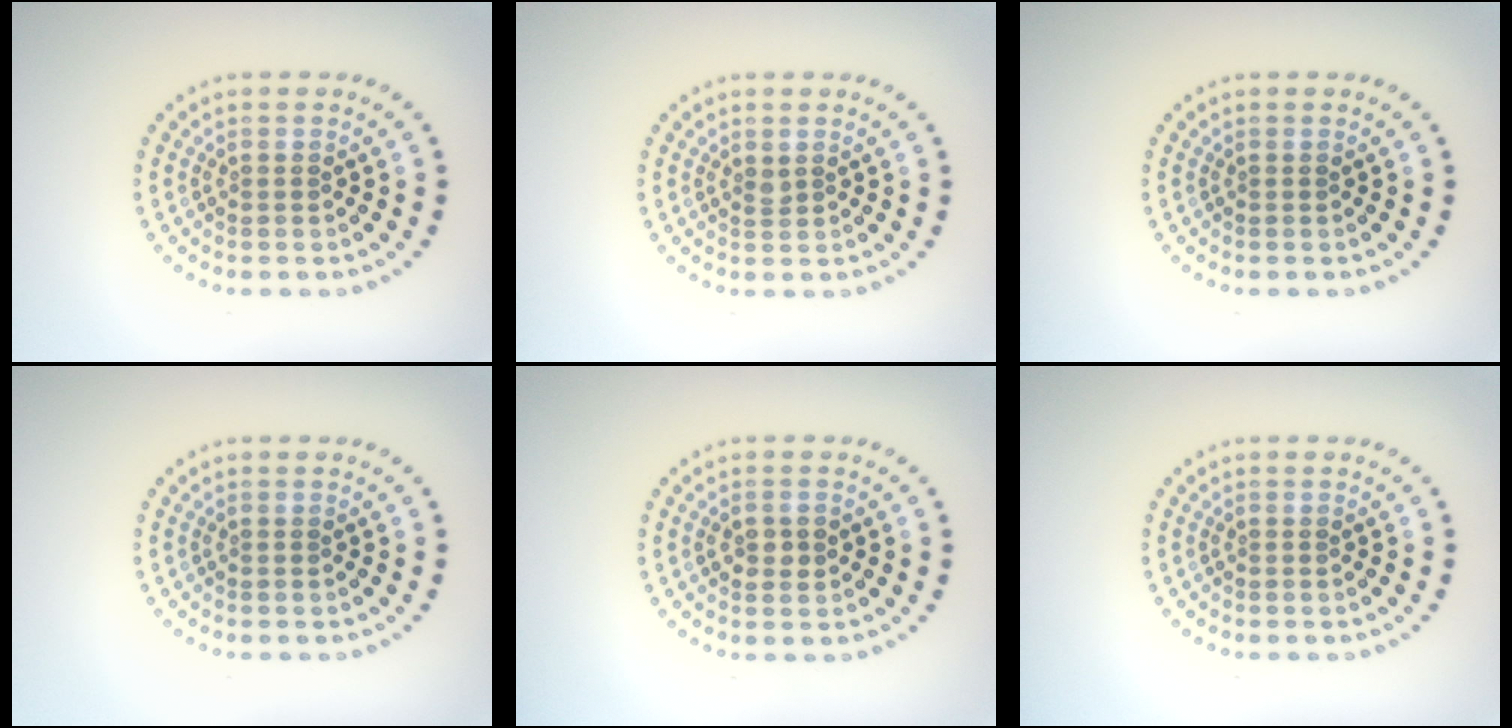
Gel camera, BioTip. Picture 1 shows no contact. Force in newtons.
{"total": 0.7, "press": 0.6, "slide": 0.5}
{"total": 0.0}
{"total": 0.0}
{"total": 1.7, "press": 1.7, "slide": 0.2}
{"total": 0.0}